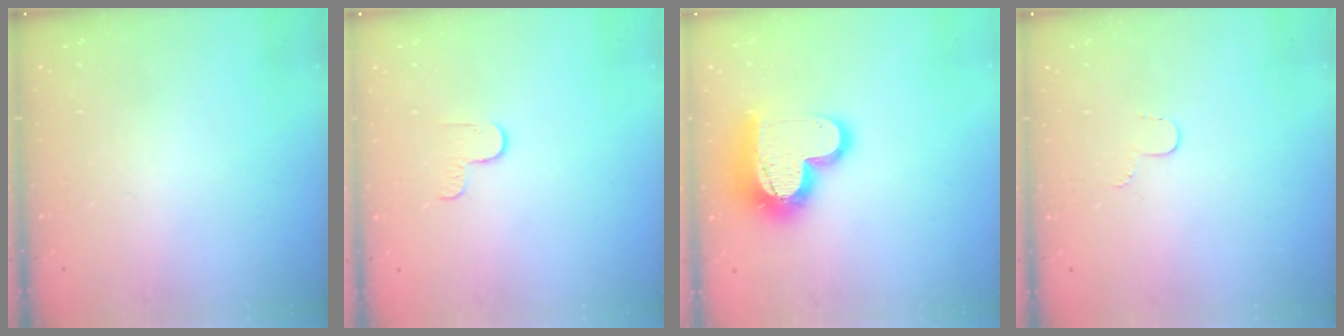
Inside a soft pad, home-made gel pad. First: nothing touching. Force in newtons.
{"total": 2.7, "press": 2.6, "slide": 0.4}
{"total": 17.1, "press": 17.0, "slide": 1.4}
{"total": 3.5, "press": 3.5, "slide": 0.4}